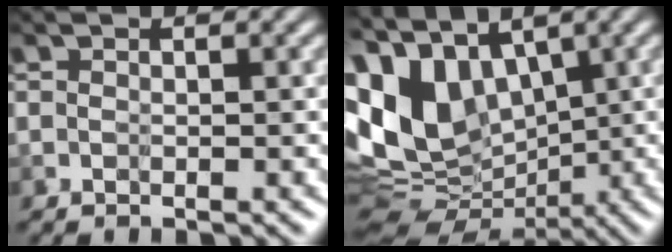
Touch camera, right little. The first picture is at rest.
{"total": 7.9, "force": [2.6, 4.9, 5.5], "torque": [-0.134, -0.007, 0.043]}